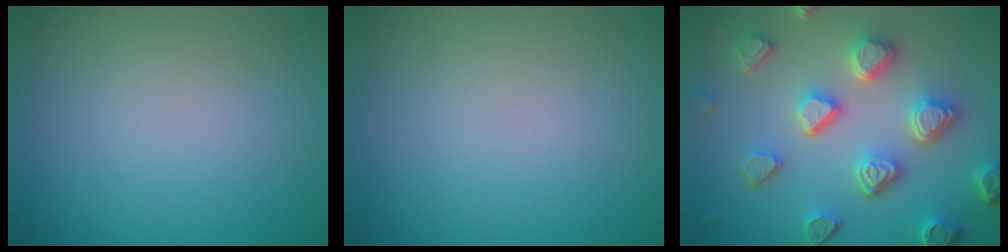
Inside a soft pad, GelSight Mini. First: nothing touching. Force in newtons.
{"total": 0.0}
{"total": 6.7, "press": 5.3, "slide": 4.0}